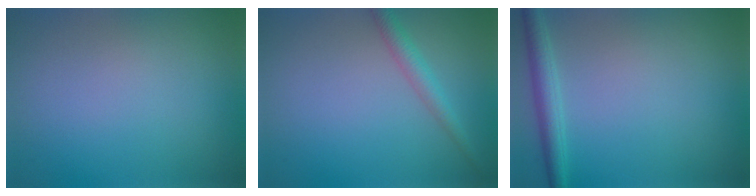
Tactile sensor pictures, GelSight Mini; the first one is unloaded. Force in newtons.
{"total": 2.2, "press": 2.2, "slide": 0.1}
{"total": 2.3, "press": 2.3, "slide": 0.1}